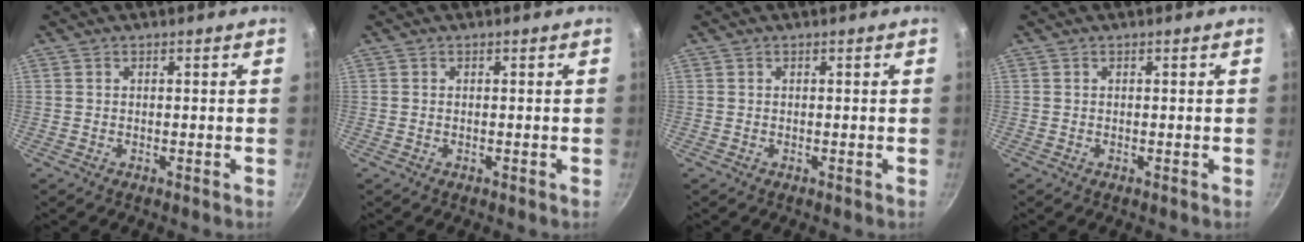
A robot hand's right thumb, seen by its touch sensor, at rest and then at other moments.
{"total": 0.0}
{"total": 0.0}
{"total": 0.0}